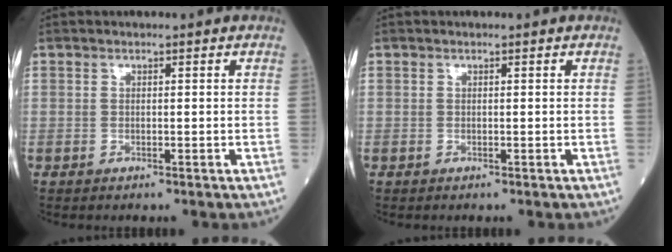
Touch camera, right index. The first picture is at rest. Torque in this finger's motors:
{"motor_torque": [-0.01, 0.11, -0.03, -0.01]}